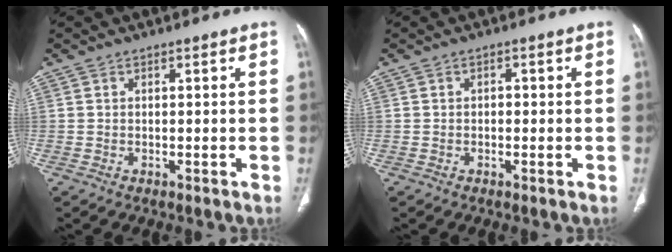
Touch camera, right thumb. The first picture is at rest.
{"total": 1.1, "force": [-0.1, 0.7, 0.8], "torque": [-0.007, 0.003, -0.003]}